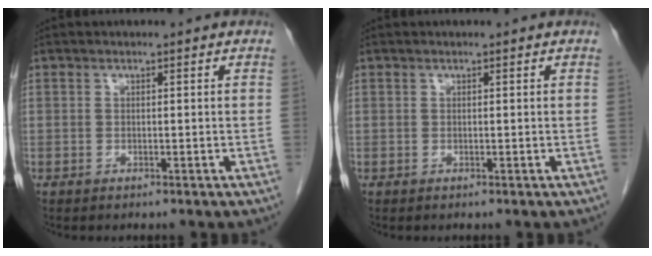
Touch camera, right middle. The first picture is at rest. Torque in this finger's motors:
{"motor_torque": [-0.12, -0.02, -0.01, -0.01]}